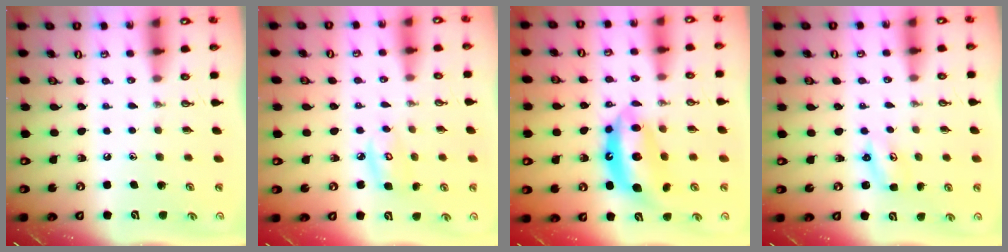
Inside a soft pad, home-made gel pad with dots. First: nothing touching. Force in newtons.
{"total": 4.6, "press": 4.5, "slide": 0.3}
{"total": 12.2, "press": 12.1, "slide": 1.7}
{"total": 2.7, "press": 2.7, "slide": 0.3}